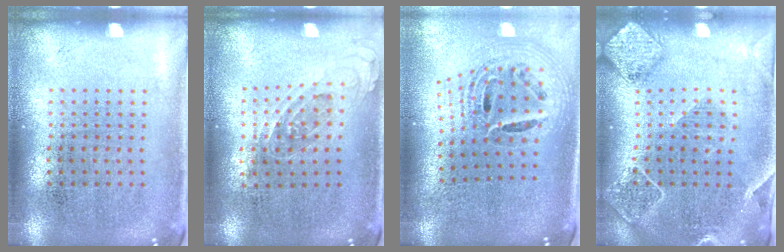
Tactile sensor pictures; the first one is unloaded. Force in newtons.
{"total": 0.7, "press": 0.6, "slide": 0.3}
{"total": 1.9, "press": 1.5, "slide": 1.2}
{"total": 2.0, "press": 1.9, "slide": 0.7}